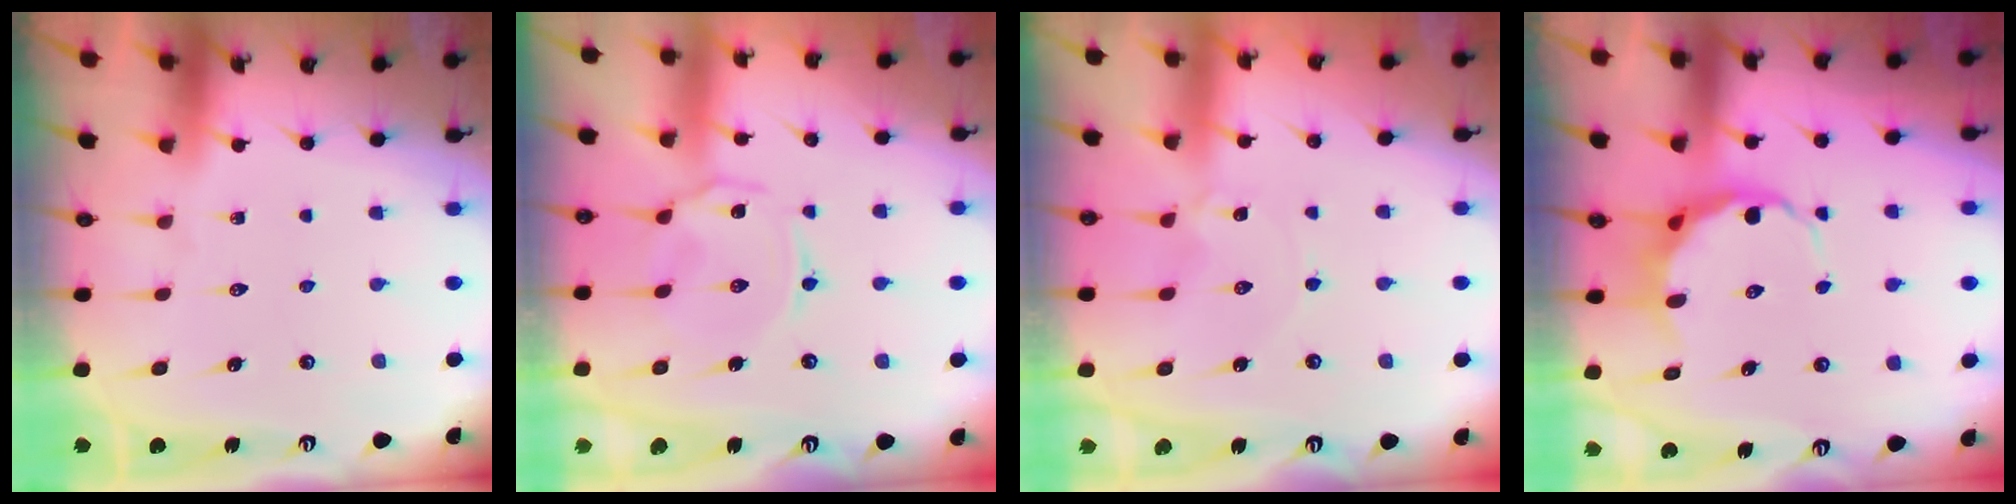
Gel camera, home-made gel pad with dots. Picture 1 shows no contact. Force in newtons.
{"total": 2.5, "press": 2.5, "slide": 0.6}
{"total": 0.0}
{"total": 7.4, "press": 7.1, "slide": 1.9}